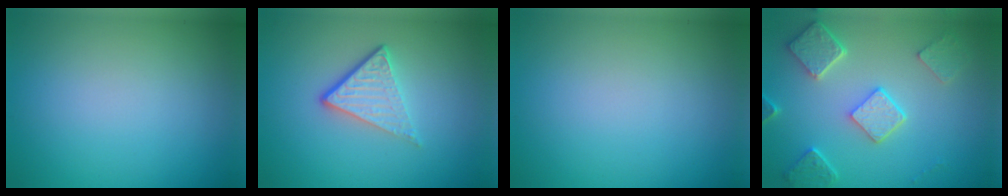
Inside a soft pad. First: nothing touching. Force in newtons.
{"total": 4.0, "press": 2.5, "slide": 3.0}
{"total": 0.0}
{"total": 5.0, "press": 4.0, "slide": 3.0}